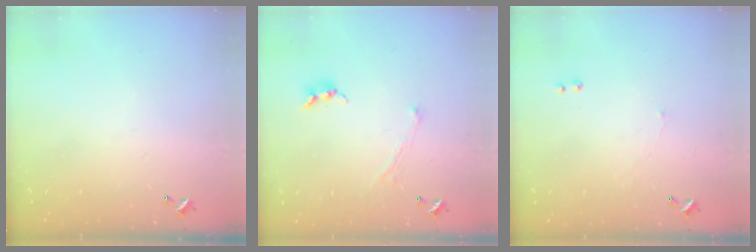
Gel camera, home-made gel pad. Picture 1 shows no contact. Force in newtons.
{"total": 1.3, "press": 1.2, "slide": 0.5}
{"total": 1.2, "press": 1.0, "slide": 0.6}